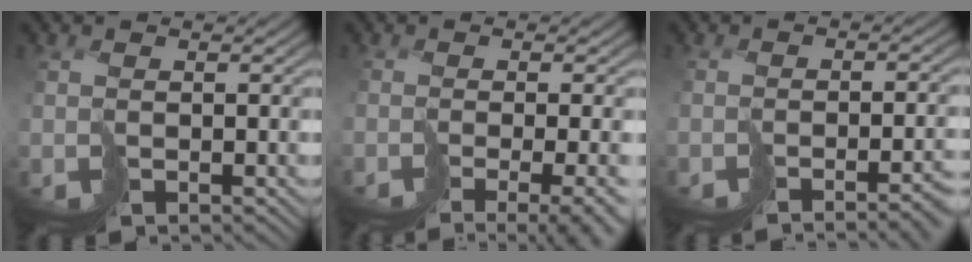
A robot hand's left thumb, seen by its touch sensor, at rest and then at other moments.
{"total": 7.6, "force": [-4.5, 2.0, 5.7], "torque": [-0.066, -0.011, -0.024]}
{"total": 4.8, "force": [-3.7, 0.3, 3.0], "torque": [-0.026, -0.011, -0.046]}